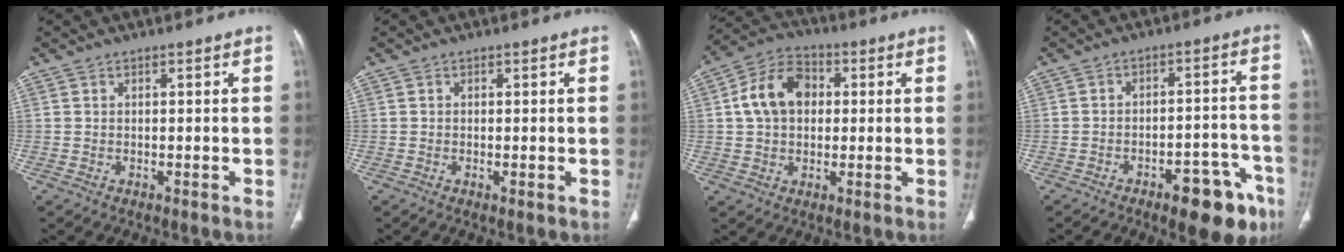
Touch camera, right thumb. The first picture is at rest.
{"total": 0.5, "force": [-0.1, 0.2, 0.5], "torque": [-0.012, -0.003, -0.003]}
{"total": 11.1, "force": [1.6, 8.2, 7.4], "torque": [-0.118, 0.021, 0.021]}
{"total": 12.9, "force": [-7.6, 5.3, 9.0], "torque": [-0.084, 0.052, -0.097]}